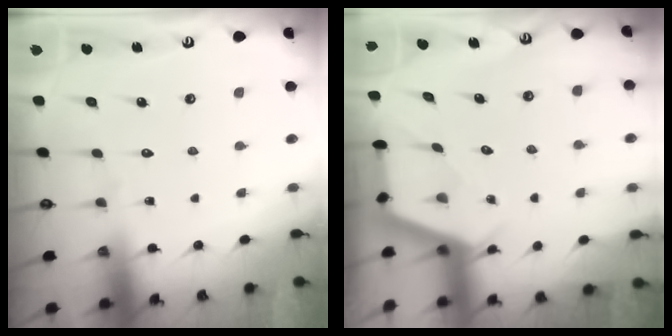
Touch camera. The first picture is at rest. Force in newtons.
{"total": 2.6, "press": 2.6, "slide": 0.4}